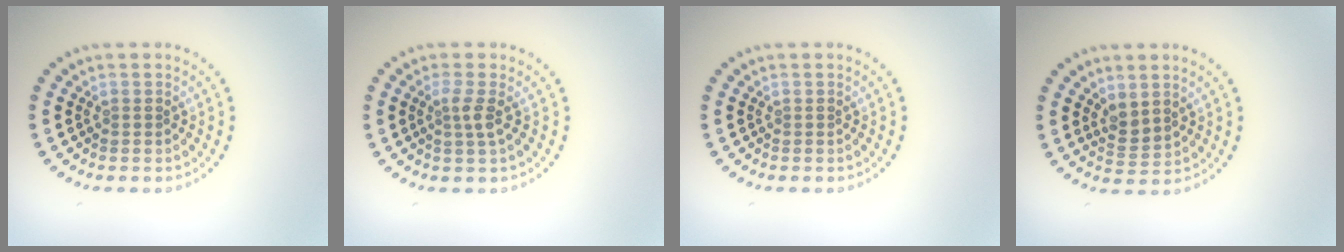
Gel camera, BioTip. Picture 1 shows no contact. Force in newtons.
{"total": 1.8, "press": 1.3, "slide": 1.2}
{"total": 0.0}
{"total": 2.0, "press": 1.6, "slide": 1.1}